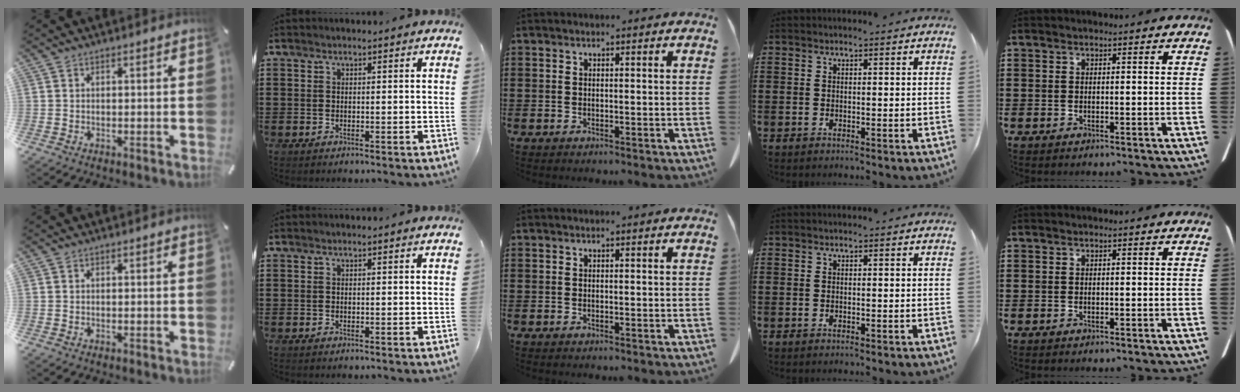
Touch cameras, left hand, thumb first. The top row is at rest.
{}